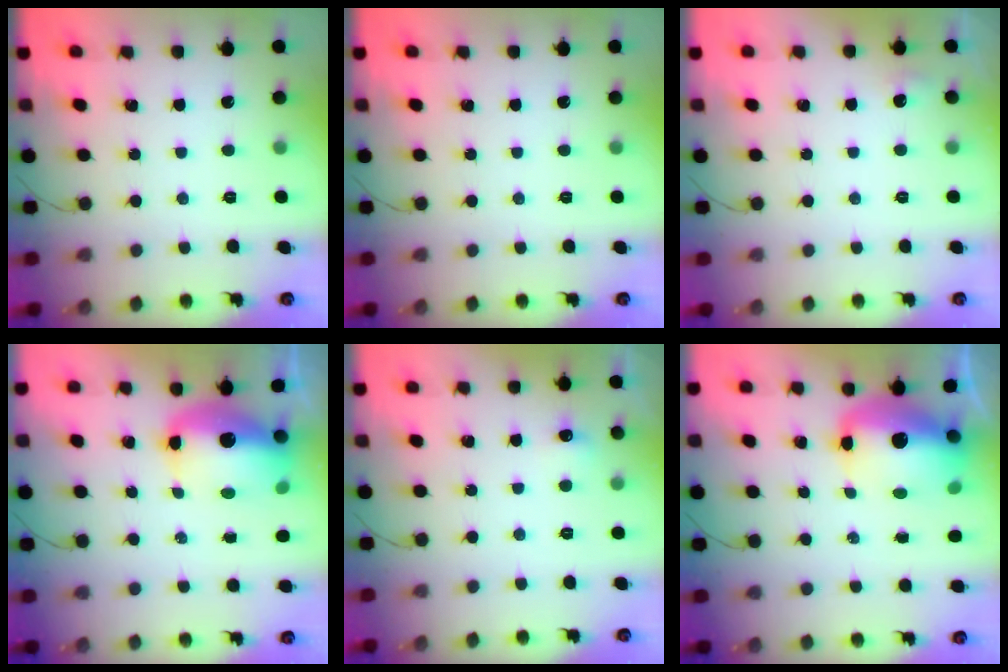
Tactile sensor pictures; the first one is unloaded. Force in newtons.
{"total": 0.0}
{"total": 3.8, "press": 3.6, "slide": 1.4}
{"total": 13.8, "press": 13.4, "slide": 3.2}
{"total": 4.8, "press": 4.6, "slide": 1.4}
{"total": 14.9, "press": 14.5, "slide": 3.4}